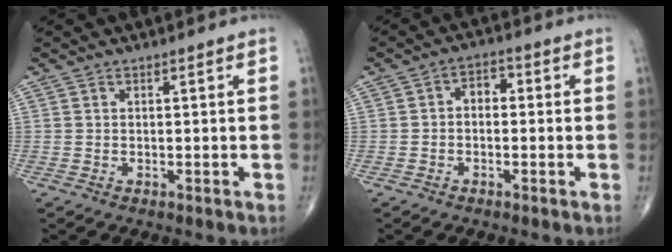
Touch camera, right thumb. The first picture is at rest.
{"total": 3.5, "force": [-0.2, 2.4, 2.5], "torque": [-0.024, 0.018, -0.016]}